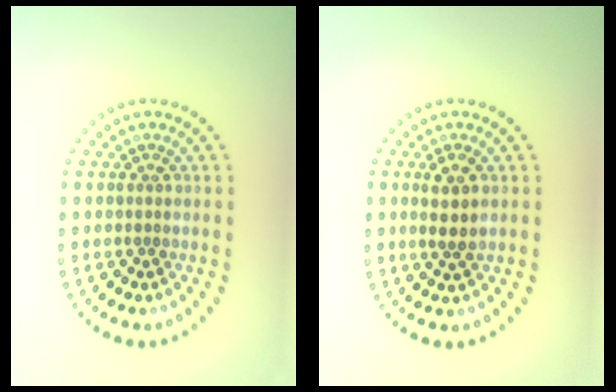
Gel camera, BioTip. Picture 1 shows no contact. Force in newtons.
{"total": 2.3, "press": 2.2, "slide": 0.8}